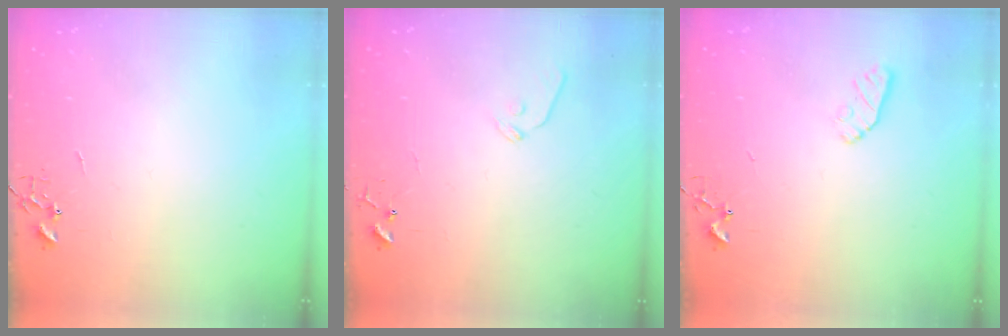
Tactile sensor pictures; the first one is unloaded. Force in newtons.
{"total": 6.9, "press": 6.9, "slide": 0.7}
{"total": 7.2, "press": 7.1, "slide": 0.8}